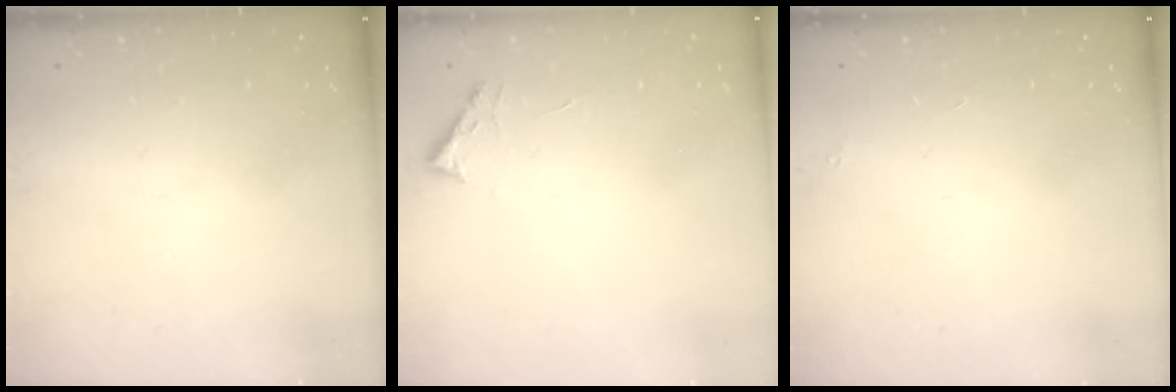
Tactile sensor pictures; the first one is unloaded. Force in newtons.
{"total": 2.7, "press": 2.7, "slide": 0.3}
{"total": 1.8, "press": 1.7, "slide": 0.1}